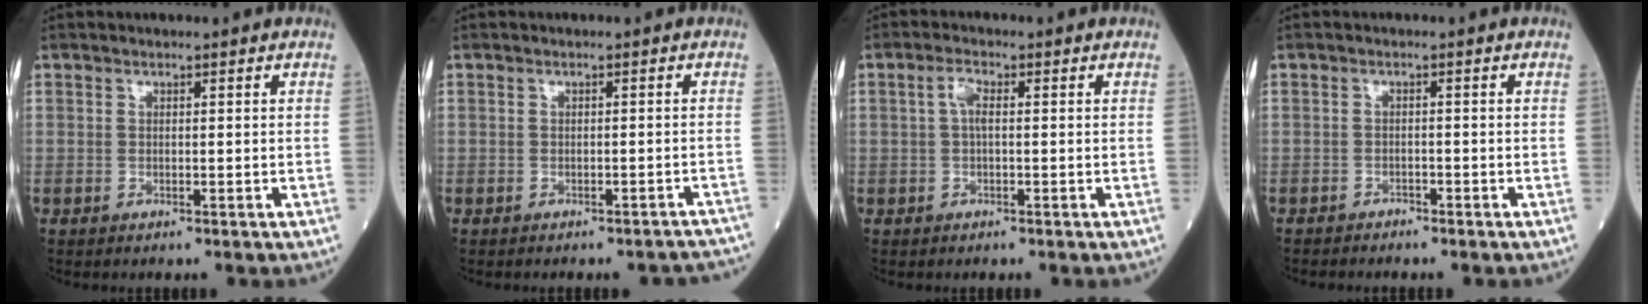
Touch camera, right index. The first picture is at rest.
{"total": 6.3, "force": [-5.9, 1.6, 1.5], "torque": [-0.005, 0.003, -0.057]}
{"total": 2.4, "force": [0.3, 0.7, 2.3], "torque": [-0.050, 0.007, 0.007]}
{"total": 1.4, "force": [-1.4, 0.4, 0.0], "torque": [0.002, 0.001, -0.024]}